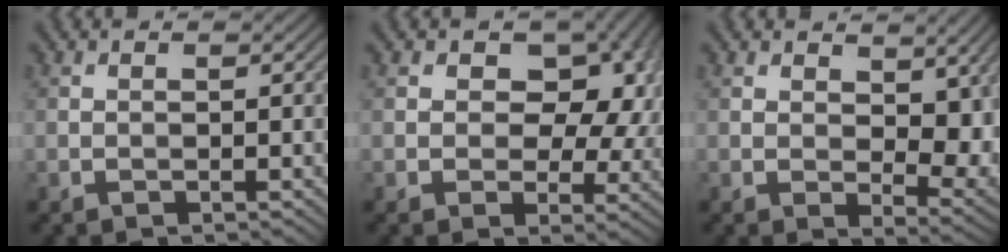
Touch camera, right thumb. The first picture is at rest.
{"total": 12.2, "force": [2.7, 8.1, 8.7], "torque": [-0.114, 0.004, 0.039]}
{"total": 9.1, "force": [2.8, 5.1, 6.9], "torque": [-0.115, -0.010, 0.053]}